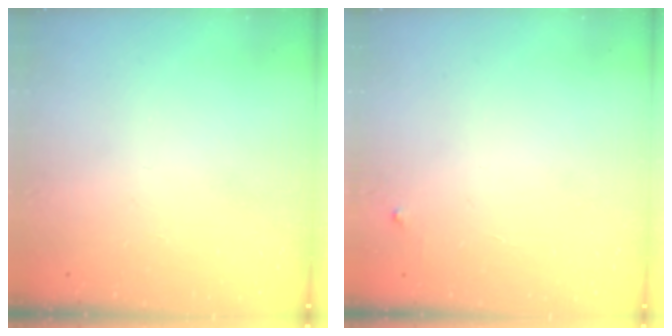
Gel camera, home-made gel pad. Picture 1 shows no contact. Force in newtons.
{"total": 3.5, "press": 3.4, "slide": 0.4}